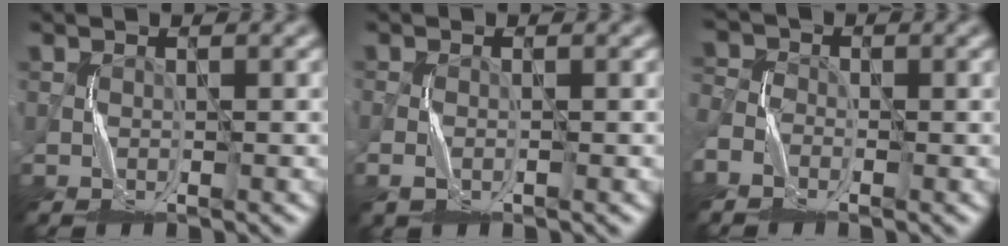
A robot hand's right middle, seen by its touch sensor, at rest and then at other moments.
{"total": 1.0, "force": [-0.6, 0.5, 0.6], "torque": [-0.020, -0.001, -0.013]}
{"total": 4.0, "force": [-2.2, 3.0, 1.6], "torque": [-0.033, 0.000, -0.044]}